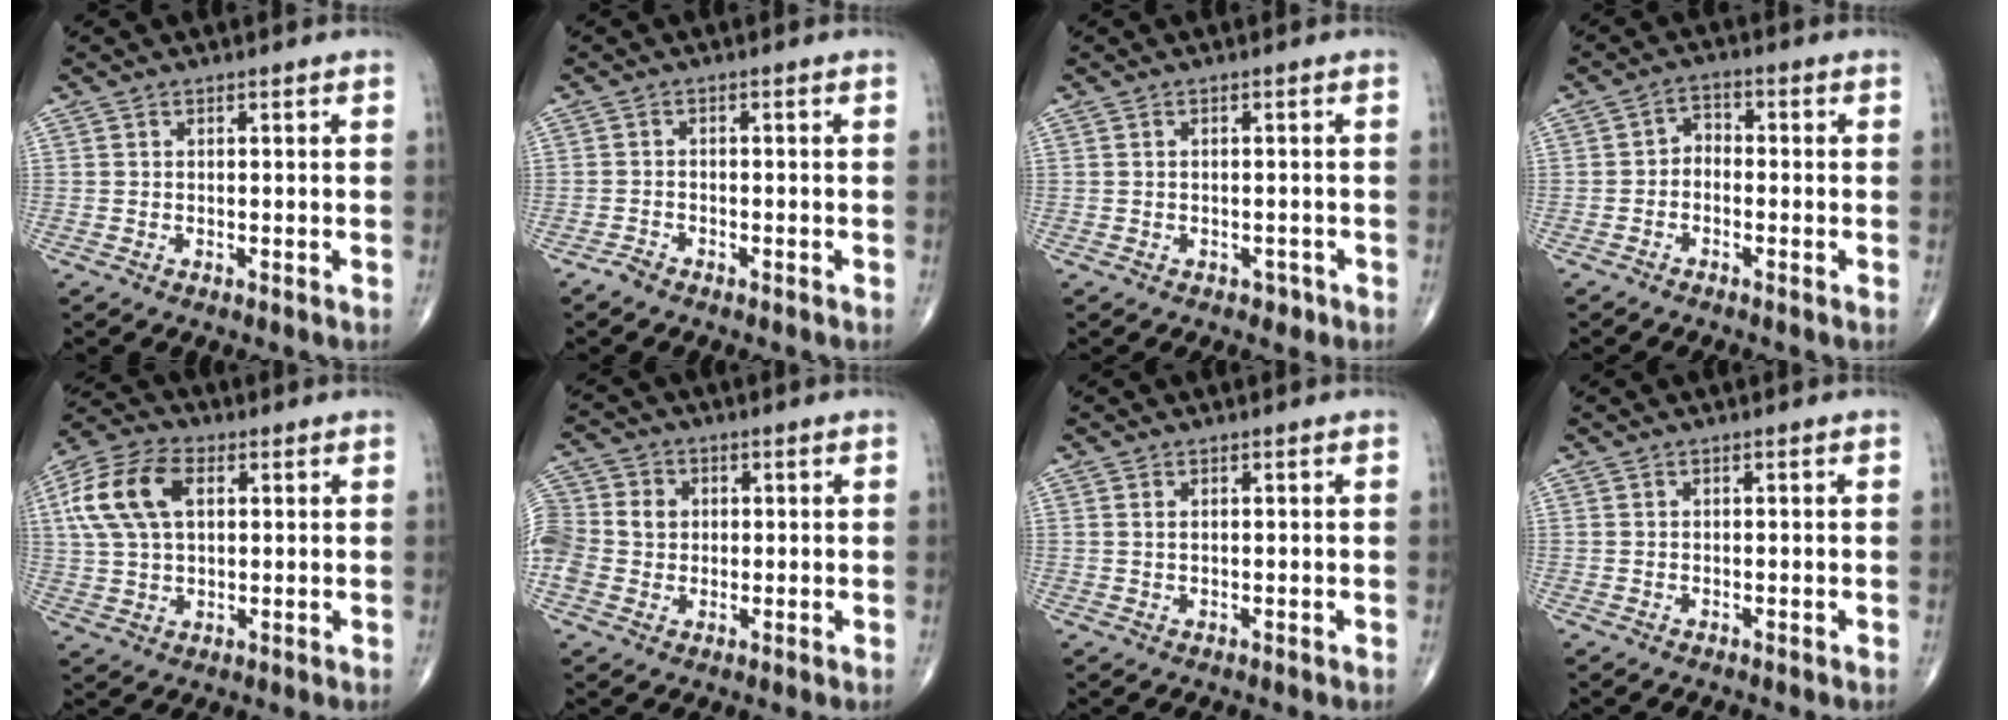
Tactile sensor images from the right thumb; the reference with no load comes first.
{"total": 1.6, "force": [-1.4, 0.6, 0.5], "torque": [-0.017, 0.003, -0.027]}
{"total": 1.4, "force": [-0.8, 1.0, 0.5], "torque": [-0.001, 0.004, -0.010]}
{"total": 3.0, "force": [-1.0, 2.2, 1.8], "torque": [-0.016, 0.023, -0.032]}
{"total": 13.2, "force": [3.5, 7.8, 10.1], "torque": [-0.206, 0.017, 0.062]}
{"total": 15.3, "force": [1.1, 13.5, 7.1], "torque": [-0.186, 0.038, 0.027]}
{"total": 0.6, "force": [0.3, 0.3, 0.5], "torque": [-0.012, 0.002, 0.007]}
{"total": 0.0}